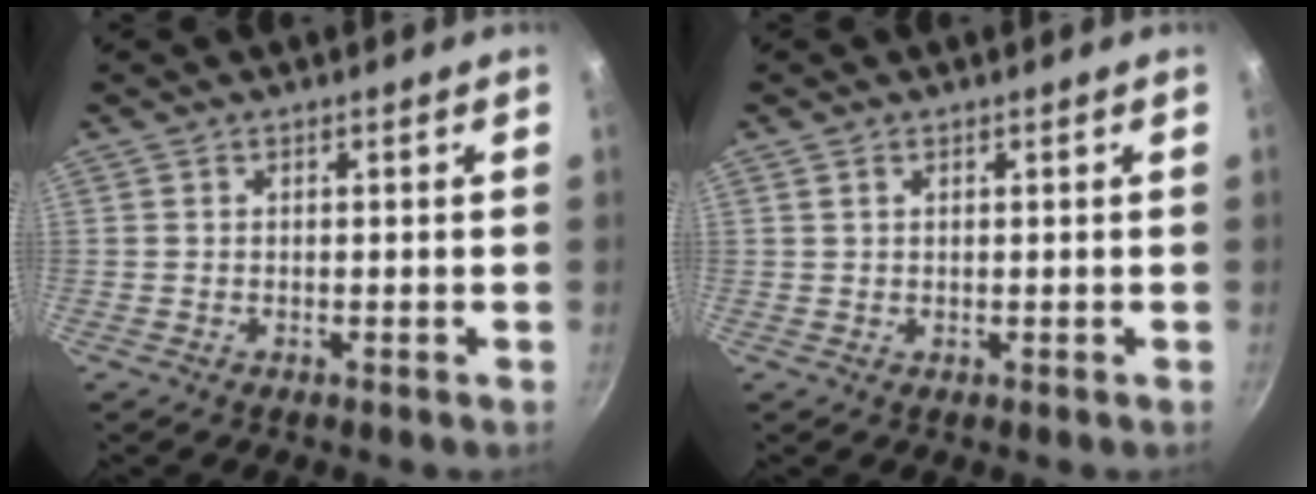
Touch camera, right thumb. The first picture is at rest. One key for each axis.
{"total": 0.9, "fx": 0.5, "fy": 0.5, "fz": 0.5, "tx": -0.011, "ty": -0.001, "tz": 0.011}